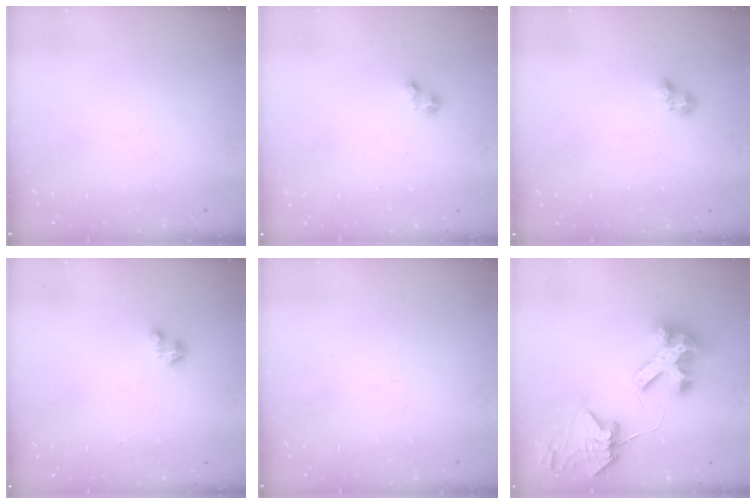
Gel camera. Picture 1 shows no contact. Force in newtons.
{"total": 2.5, "press": 2.4, "slide": 0.3}
{"total": 2.7, "press": 2.7, "slide": 0.3}
{"total": 1.7, "press": 1.6, "slide": 0.3}
{"total": 0.0}
{"total": 10.4, "press": 10.4, "slide": 1.4}